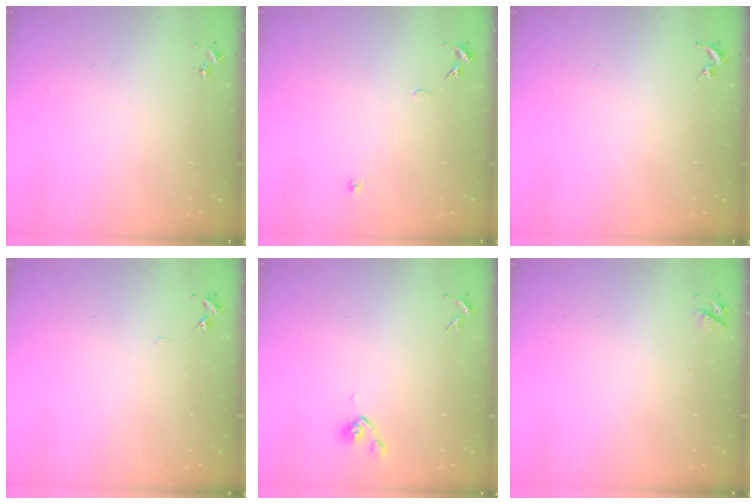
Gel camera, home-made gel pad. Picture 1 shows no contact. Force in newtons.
{"total": 6.1, "press": 6.1, "slide": 0.7}
{"total": 0.0}
{"total": 4.0, "press": 4.0, "slide": 0.5}
{"total": 3.5, "press": 3.4, "slide": 0.9}
{"total": 3.6, "press": 3.5, "slide": 0.6}